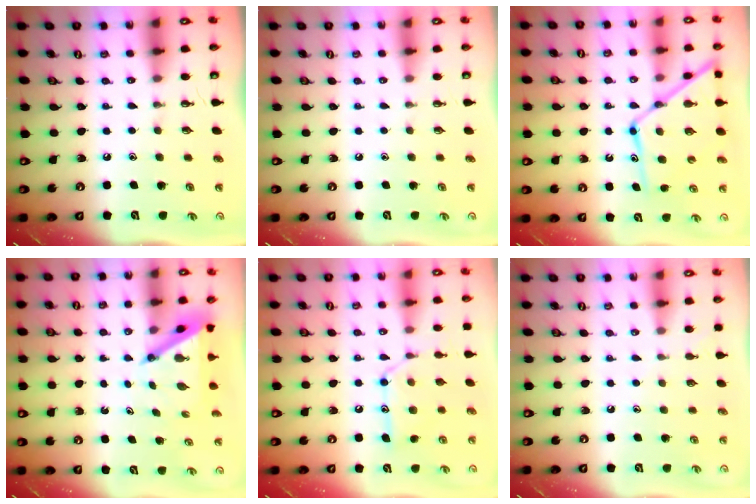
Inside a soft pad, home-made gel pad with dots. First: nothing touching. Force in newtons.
{"total": 0.0}
{"total": 14.7, "press": 14.6, "slide": 1.3}
{"total": 4.4, "press": 4.3, "slide": 0.4}
{"total": 13.7, "press": 13.7, "slide": 1.1}
{"total": 2.9, "press": 2.9, "slide": 0.4}